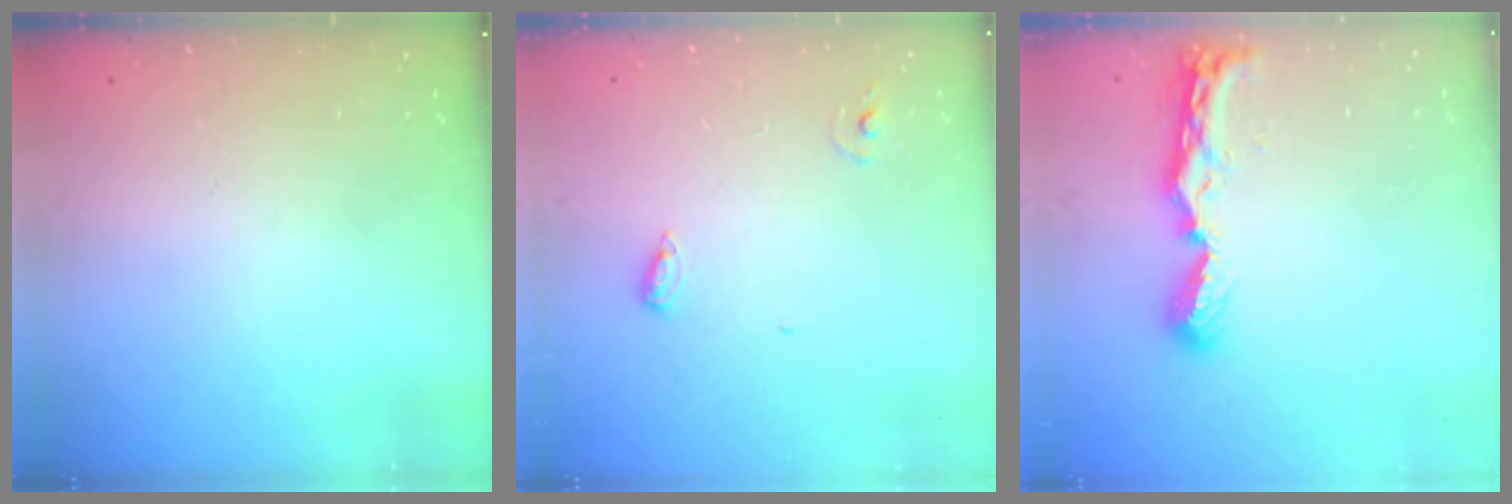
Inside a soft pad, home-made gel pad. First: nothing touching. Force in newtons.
{"total": 6.0, "press": 5.8, "slide": 1.5}
{"total": 8.8, "press": 8.8, "slide": 0.3}